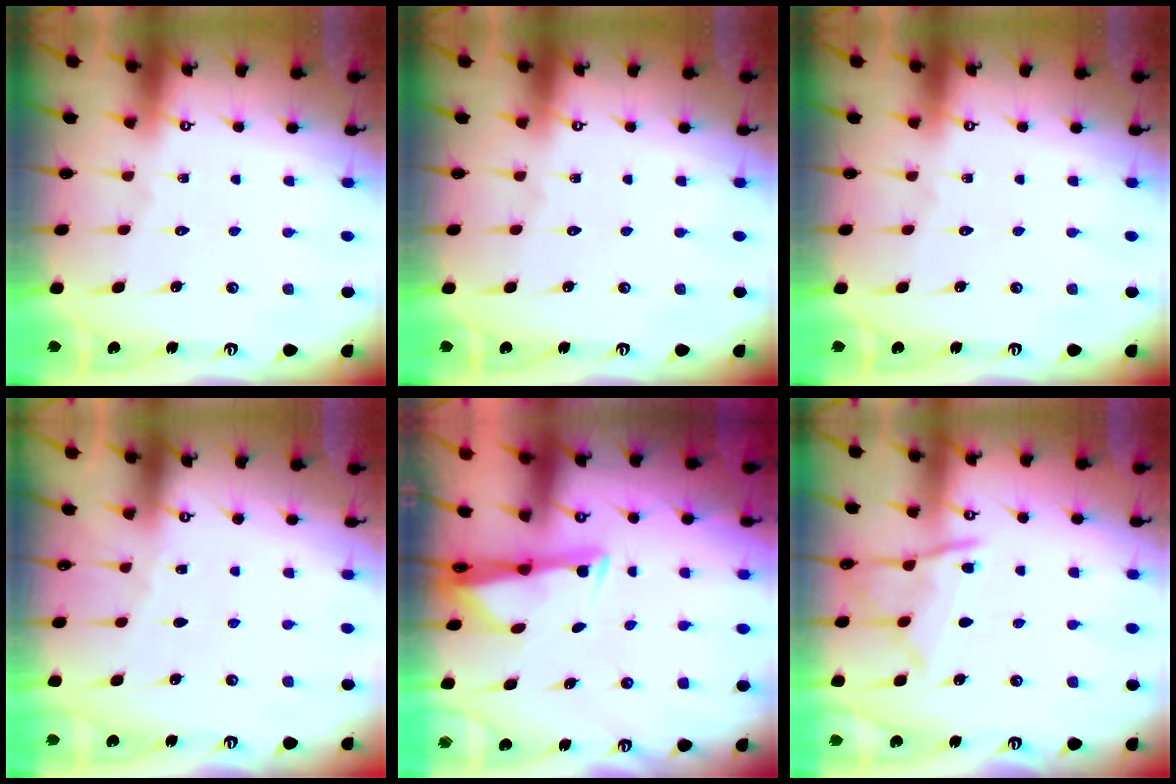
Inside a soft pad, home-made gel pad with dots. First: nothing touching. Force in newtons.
{"total": 0.0}
{"total": 0.0}
{"total": 2.1, "press": 2.1, "slide": 0.4}
{"total": 3.0, "press": 2.9, "slide": 0.4}
{"total": 10.4, "press": 10.4, "slide": 1.0}